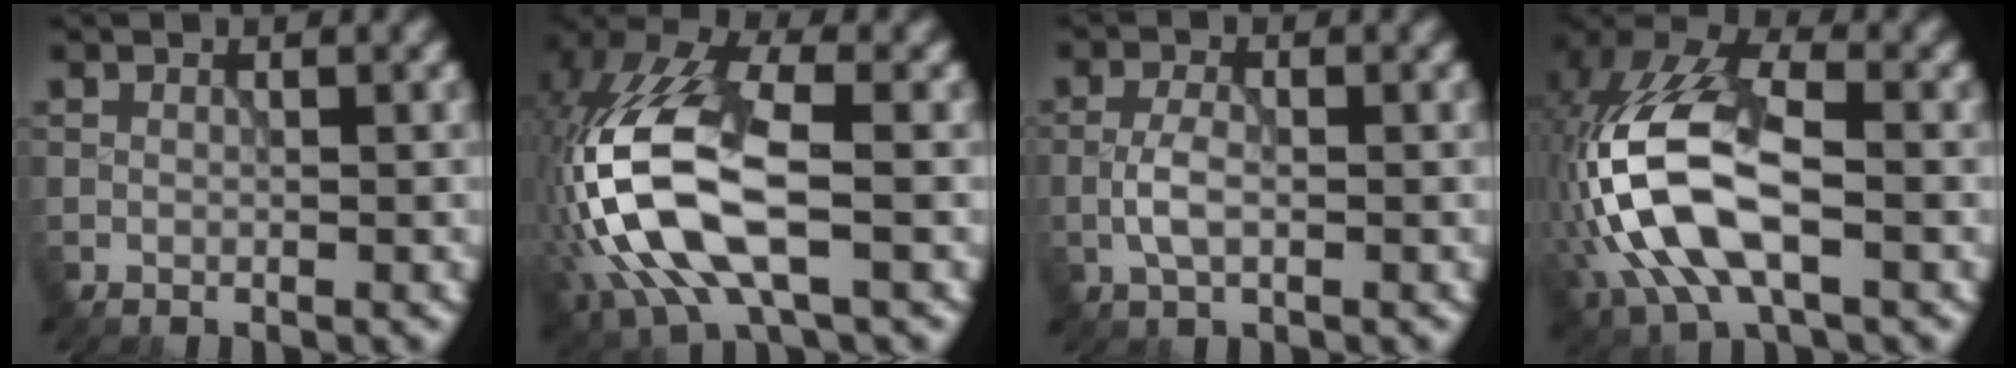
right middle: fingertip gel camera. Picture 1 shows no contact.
{"total": 12.9, "force": [-2.2, 5.7, 11.3], "torque": [-0.252, 0.014, -0.051]}
{"total": 2.5, "force": [-0.7, 1.0, 2.2], "torque": [-0.047, 0.002, -0.019]}
{"total": 11.5, "force": [-2.3, 5.8, 9.7], "torque": [-0.216, 0.013, -0.054]}